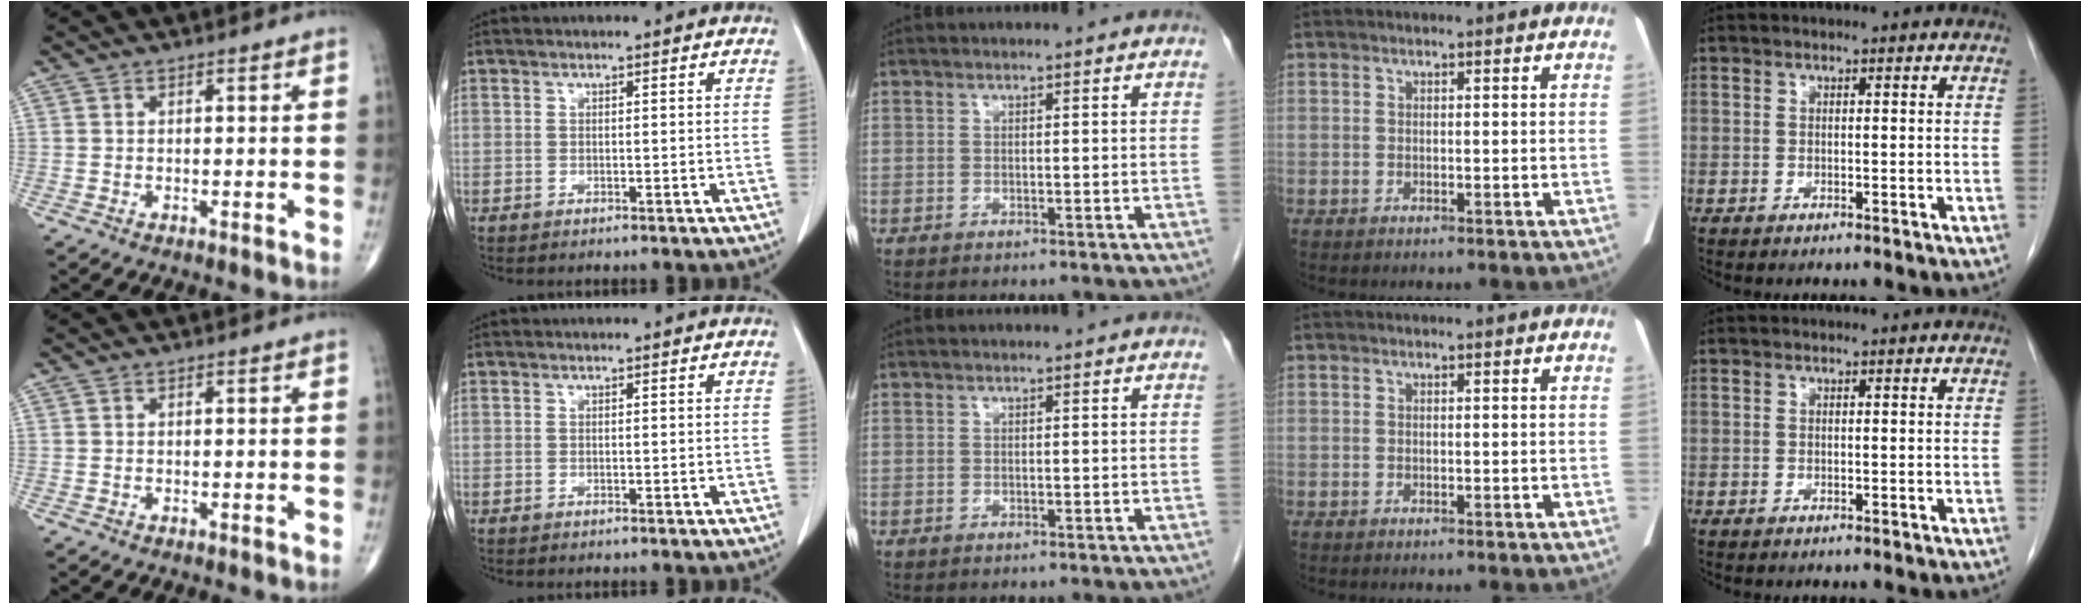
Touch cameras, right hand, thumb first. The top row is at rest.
{}